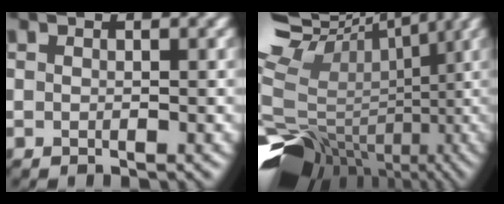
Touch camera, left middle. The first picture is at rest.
{"total": 14.4, "force": [-0.7, 10.5, 9.8], "torque": [-0.234, 0.036, 0.015]}